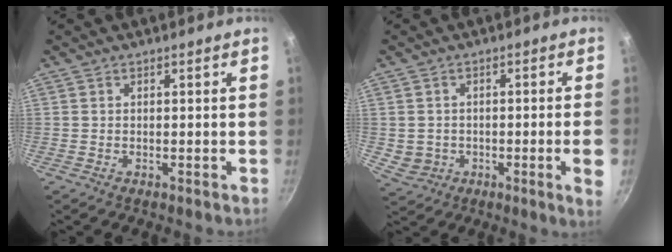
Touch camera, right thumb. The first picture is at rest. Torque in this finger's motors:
{"motor_torque": [3.64, 1.39, 0.86, -1.91, 0.76]}